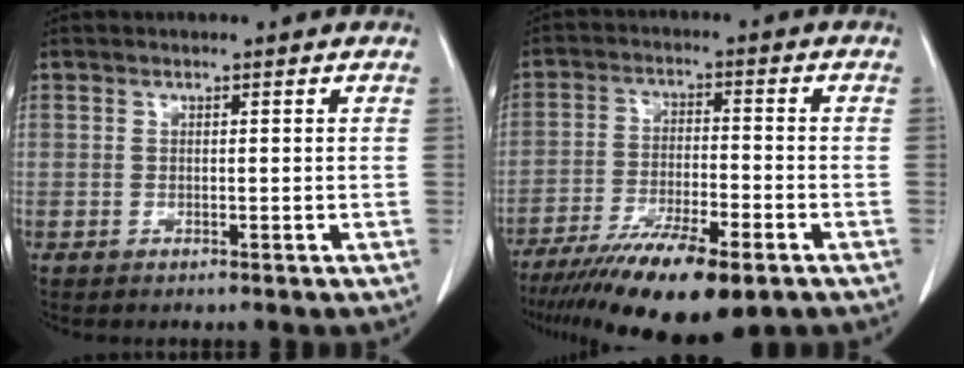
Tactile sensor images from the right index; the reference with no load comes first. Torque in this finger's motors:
{"motor_torque": [1.19, -0.95, 1.00, 0.21]}